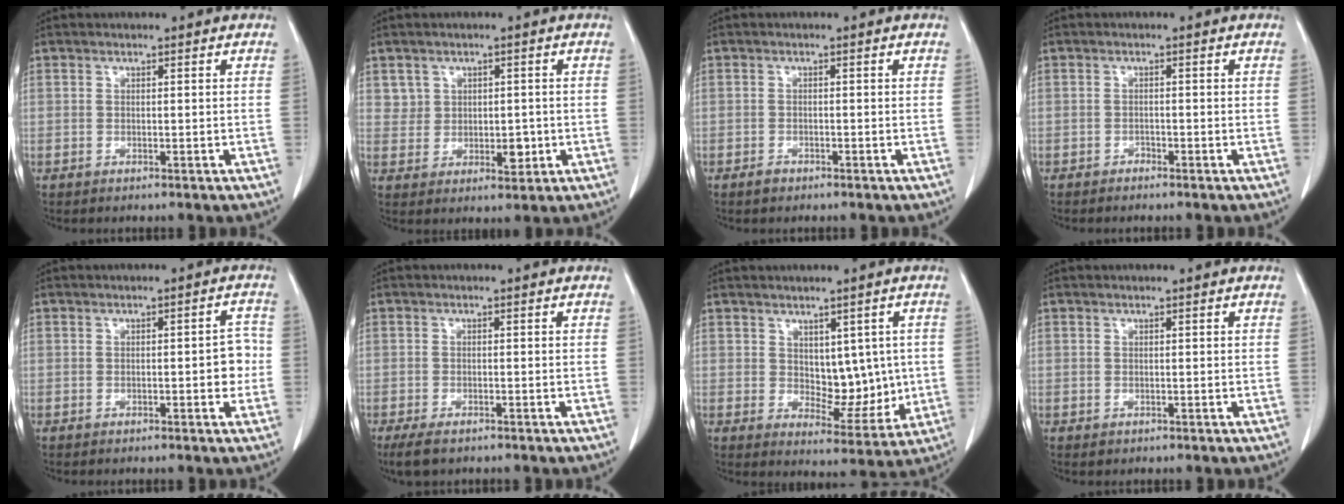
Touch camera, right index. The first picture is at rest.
{"total": 4.3, "force": [0.9, 3.8, 1.8], "torque": [-0.017, -0.003, 0.021]}
{"total": 1.2, "force": [-1.0, 0.6, 0.4], "torque": [-0.010, 0.000, -0.016]}
{"total": 0.8, "force": [-0.8, 0.2, 0.1], "torque": [-0.003, 0.001, -0.015]}
{"total": 3.6, "force": [-0.3, 1.3, 3.3], "torque": [-0.035, 0.010, -0.005]}
{"total": 3.5, "force": [-2.5, 1.3, 2.1], "torque": [-0.045, -0.009, -0.038]}
{"total": 7.5, "force": [1.0, 4.4, 6.0], "torque": [-0.072, -0.001, 0.031]}
{"total": 0.5, "force": [-0.1, 0.5, 0.1], "torque": [-0.001, 0.002, 0.000]}